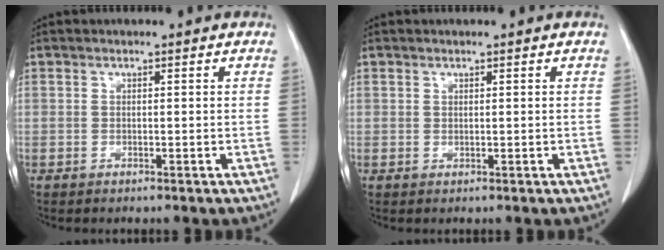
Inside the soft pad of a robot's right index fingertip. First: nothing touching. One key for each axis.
{"total": 0.0}